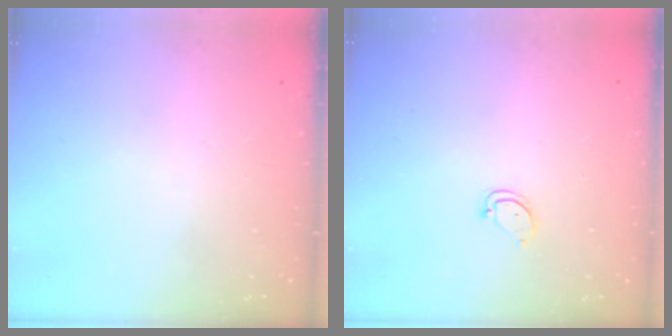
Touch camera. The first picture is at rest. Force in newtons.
{"total": 3.6, "press": 3.6, "slide": 0.2}